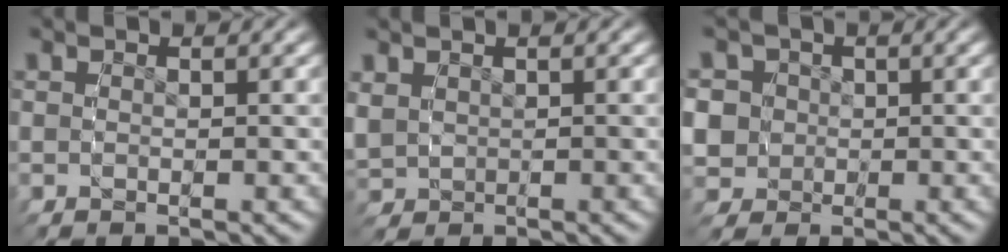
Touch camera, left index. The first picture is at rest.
{"total": 2.1, "force": [0.5, 1.9, 0.8], "torque": [-0.026, -0.003, 0.016]}
{"total": 7.7, "force": [0.3, 7.1, 2.9], "torque": [-0.066, -0.009, -0.001]}